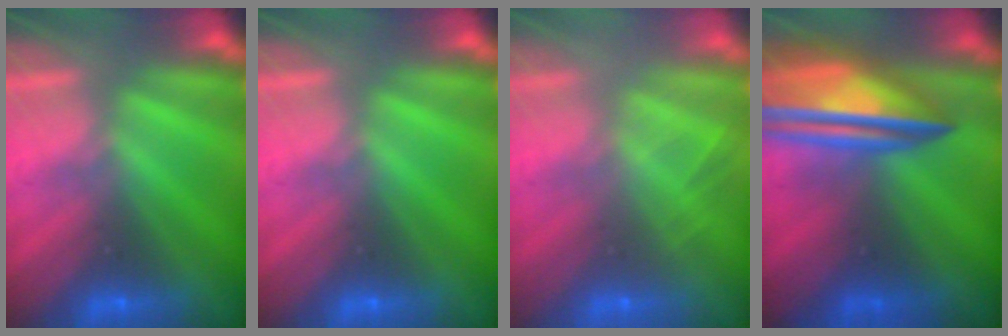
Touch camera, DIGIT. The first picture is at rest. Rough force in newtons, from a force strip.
{"total": 0.0}
{"total": 2.0}
{"total": 7.3}